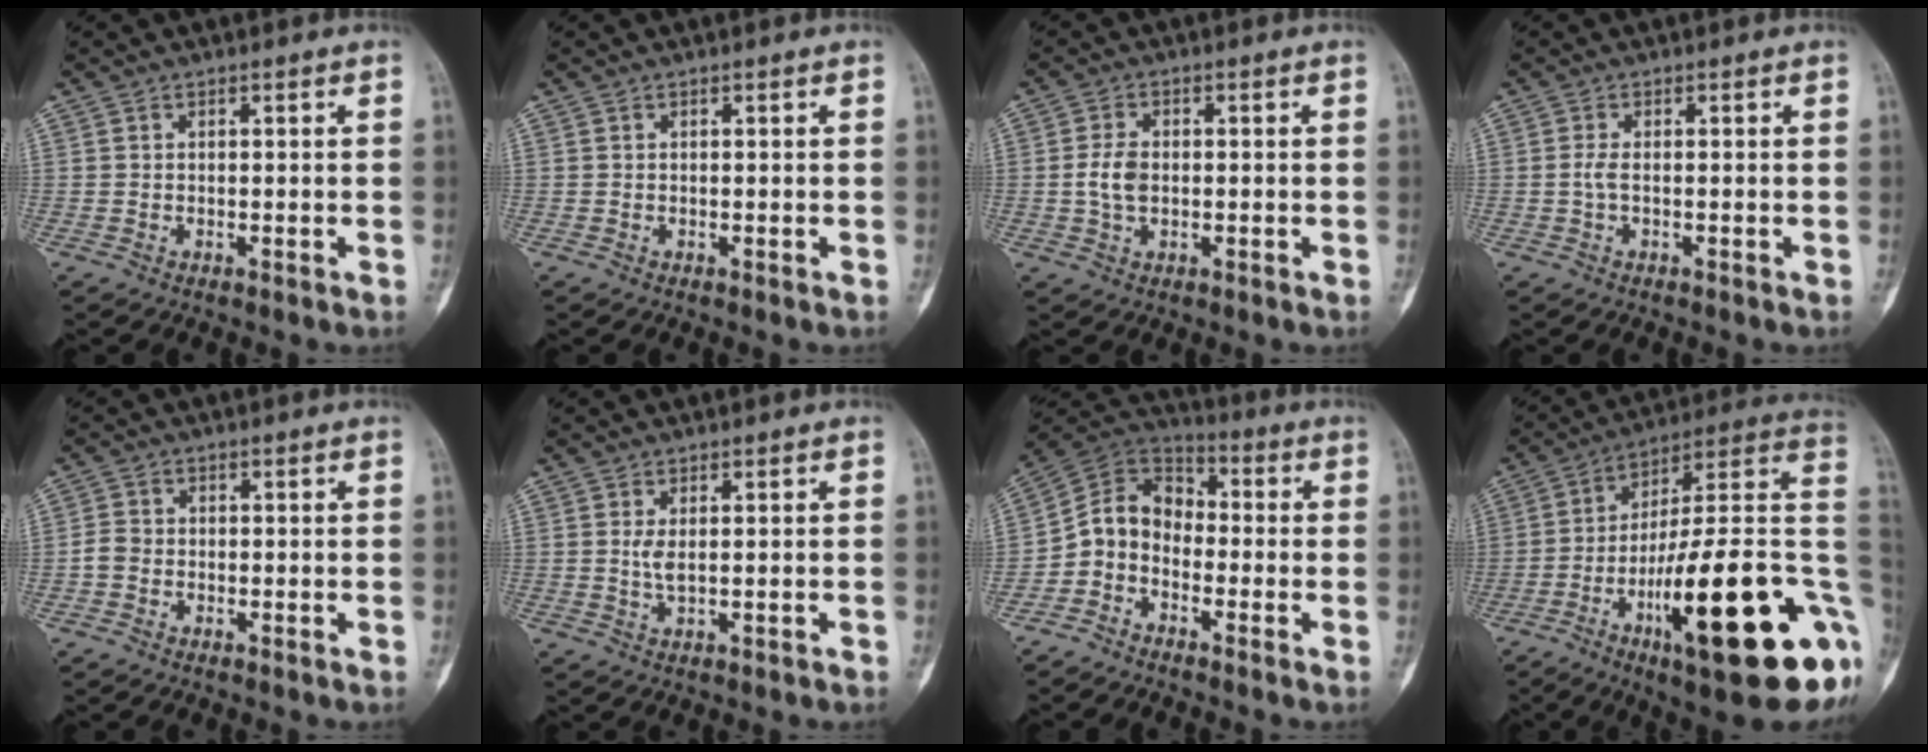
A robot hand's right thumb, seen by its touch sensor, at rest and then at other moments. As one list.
[{"total": 0.0}, {"total": 4.3, "force": [-0.2, 2.7, 3.3], "torque": [-0.062, 0.005, -0.007]}, {"total": 1.4, "force": [-0.2, 0.5, 1.3], "torque": [-0.027, 0.000, -0.006]}, {"total": 2.4, "force": [-0.8, 1.9, 1.2], "torque": [-0.019, 0.007, -0.021]}, {"total": 2.1, "force": [0.3, 0.6, 2.0], "torque": [-0.044, -0.005, 0.012]}, {"total": 9.2, "force": [-2.9, 7.2, 5.0], "torque": [-0.074, 0.065, -0.073]}, {"total": 31.5, "force": [-8.9, 7.8, 29.2], "torque": [-0.365, 0.032, -0.133]}]